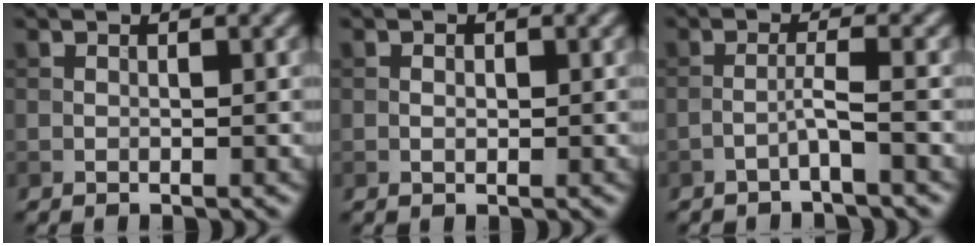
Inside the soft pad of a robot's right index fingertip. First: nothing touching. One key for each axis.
{"total": 0.7, "fx": 0.0, "fy": 0.5, "fz": 0.5, "tx": -0.007, "ty": -0.001, "tz": 0.000}
{"total": 1.7, "fx": -1.0, "fy": -0.1, "fz": 1.3, "tx": -0.024, "ty": 0.011, "tz": -0.026}